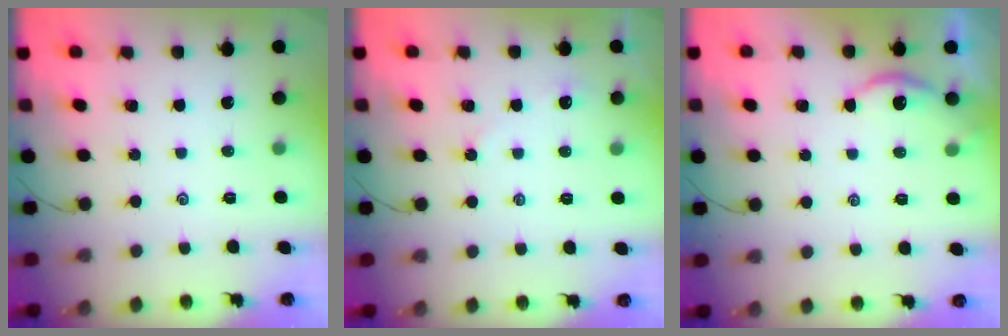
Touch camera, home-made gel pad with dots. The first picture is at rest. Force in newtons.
{"total": 2.3, "press": 2.3, "slide": 0.3}
{"total": 3.3, "press": 3.2, "slide": 0.4}